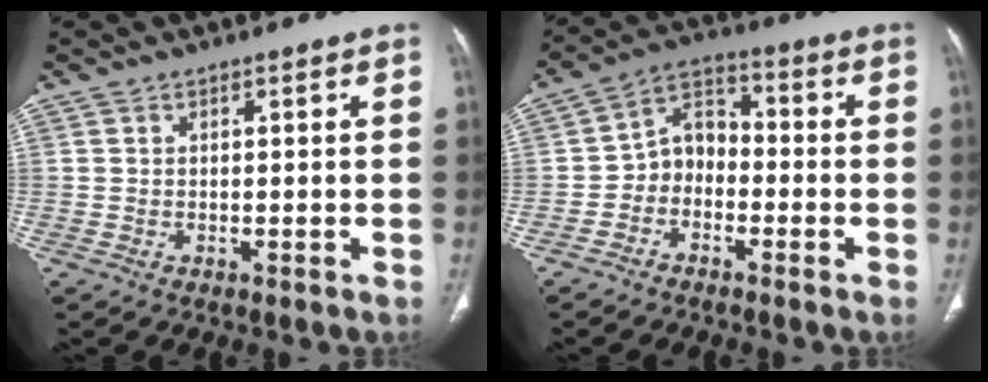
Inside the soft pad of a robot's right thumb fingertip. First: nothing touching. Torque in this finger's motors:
{"motor_torque": [-0.22, 0.17, -0.23, 0.11, 0.03]}